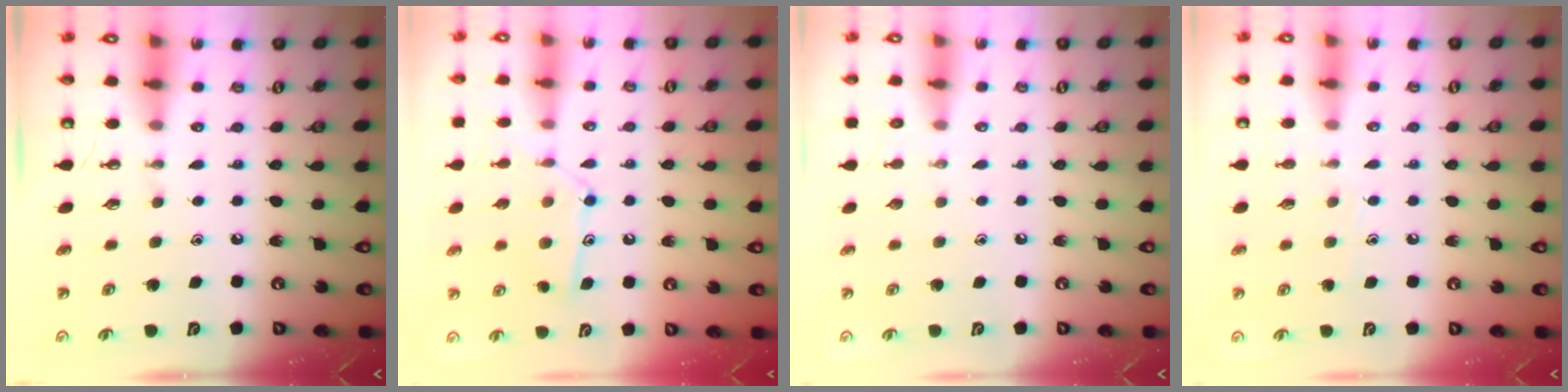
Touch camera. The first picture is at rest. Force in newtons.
{"total": 12.9, "press": 12.9, "slide": 0.8}
{"total": 0.0}
{"total": 4.9, "press": 4.9, "slide": 0.5}